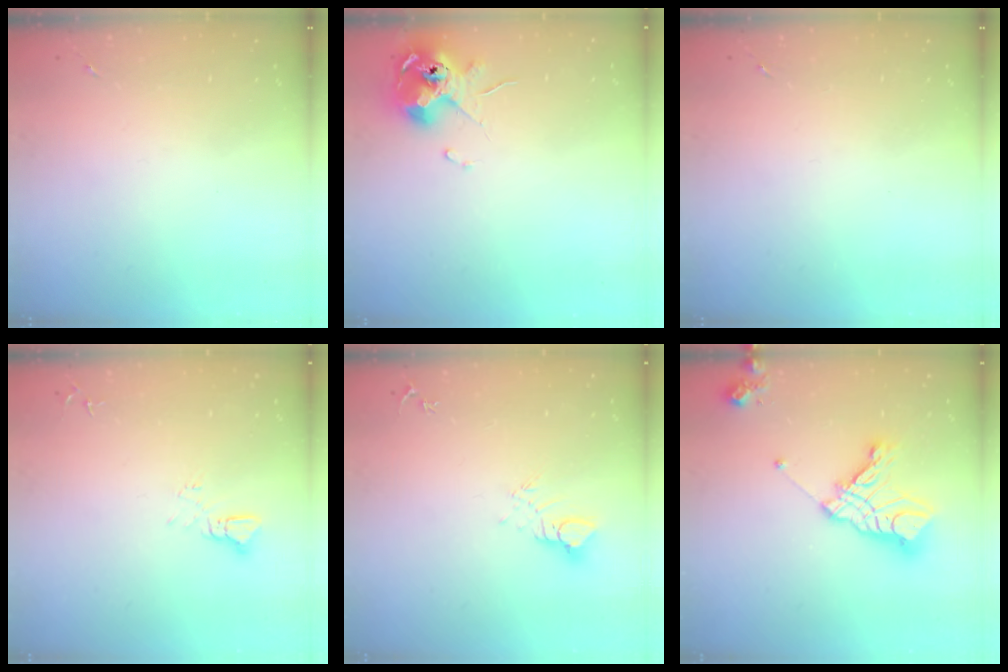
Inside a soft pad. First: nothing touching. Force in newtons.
{"total": 10.4, "press": 10.3, "slide": 1.4}
{"total": 0.0}
{"total": 3.4, "press": 3.4, "slide": 0.4}
{"total": 6.7, "press": 6.7, "slide": 0.4}
{"total": 16.6, "press": 16.5, "slide": 2.1}